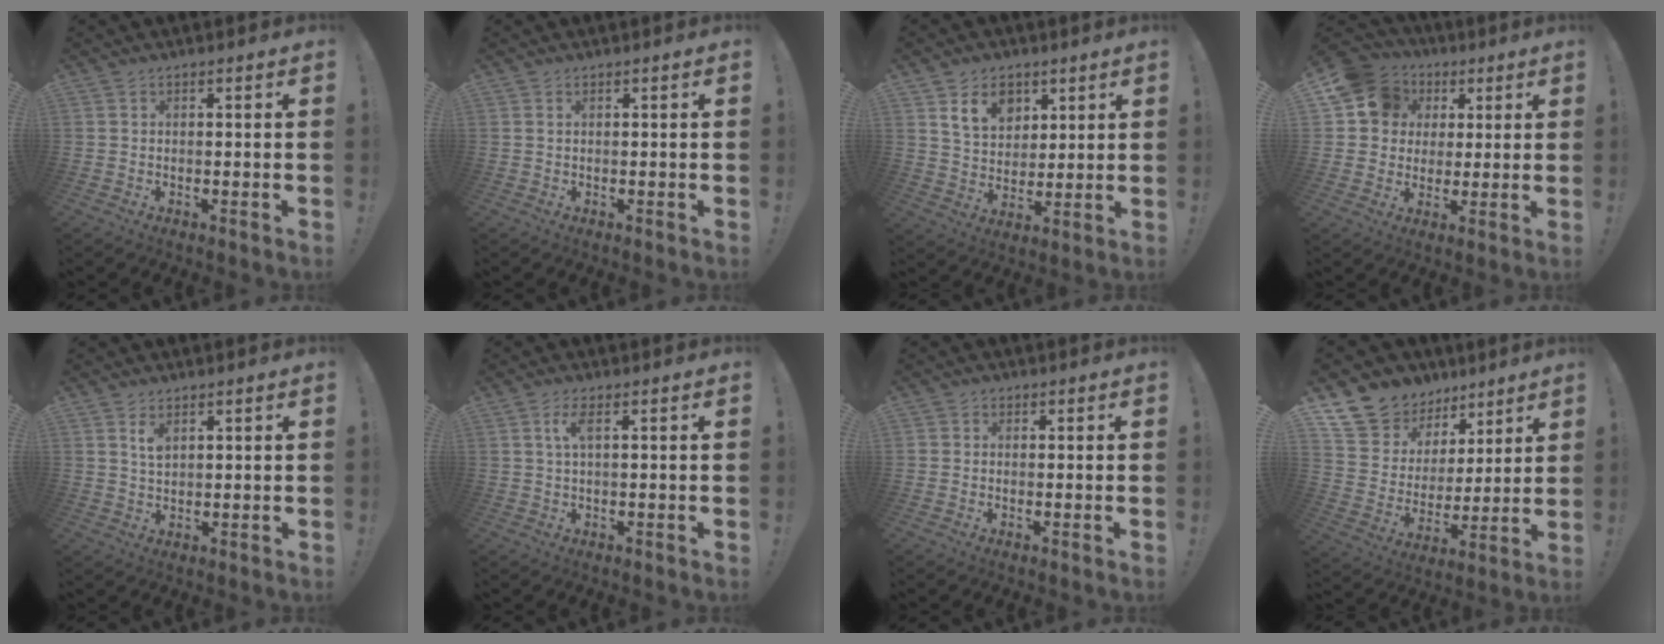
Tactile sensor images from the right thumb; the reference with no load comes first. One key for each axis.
{"total": 0.6, "fx": 0.3, "fy": 0.1, "fz": 0.5, "tx": -0.016, "ty": 0.004, "tz": 0.008}
{"total": 11.3, "fx": 6.2, "fy": 8.2, "fz": 4.8, "tx": -0.073, "ty": -0.026, "tz": 0.119}
{"total": 13.1, "fx": 4.8, "fy": 11.2, "fz": 4.8, "tx": -0.077, "ty": -0.010, "tz": 0.099}
{"total": 3.8, "fx": 2.3, "fy": 2.2, "fz": 2.0, "tx": -0.022, "ty": -0.017, "tz": 0.038}
{"total": 3.6, "fx": 1.1, "fy": 0.7, "fz": 3.4, "tx": -0.065, "ty": 0.001, "tz": 0.017}
{"total": 1.3, "fx": 0.2, "fy": 1.2, "fz": 0.3, "tx": -0.005, "ty": 0.004, "tz": 0.003}
{"total": 14.0, "fx": 10.1, "fy": 9.3, "fz": 2.9, "tx": -0.051, "ty": -0.077, "tz": 0.202}